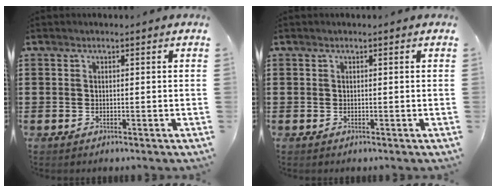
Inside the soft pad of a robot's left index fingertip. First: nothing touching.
{"total": 0.0}